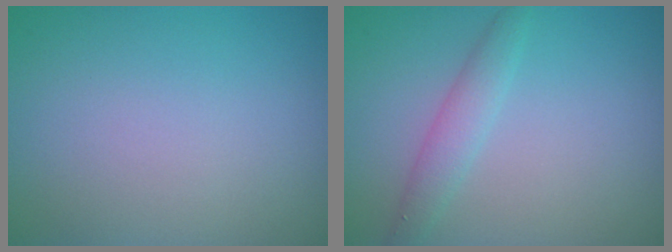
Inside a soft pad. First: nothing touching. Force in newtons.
{"total": 2.0, "press": 2.0, "slide": 0.0}